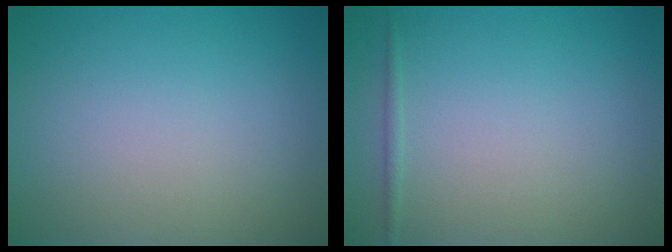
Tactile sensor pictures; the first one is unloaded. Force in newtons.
{"total": 0.5, "press": 0.5, "slide": 0.1}